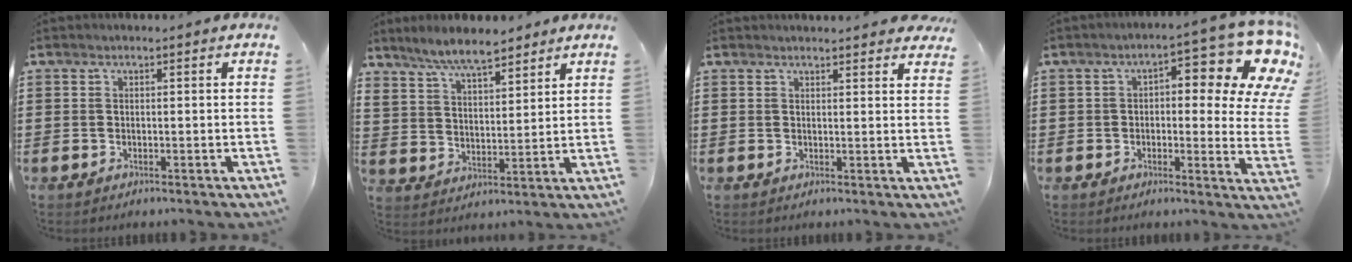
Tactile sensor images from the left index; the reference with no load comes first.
{"total": 6.7, "force": [6.1, 1.3, 2.5], "torque": [-0.067, -0.012, 0.113]}
{"total": 2.1, "force": [2.0, 0.2, 0.3], "torque": [-0.003, -0.002, 0.038]}
{"total": 13.5, "force": [6.3, 5.0, 10.9], "torque": [-0.149, -0.043, 0.101]}